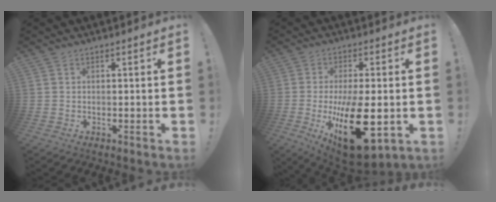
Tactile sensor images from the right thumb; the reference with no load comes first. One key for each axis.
{"total": 21.3, "fx": -4.2, "fy": 9.3, "fz": 18.6, "tx": -0.300, "ty": -0.003, "tz": -0.049}